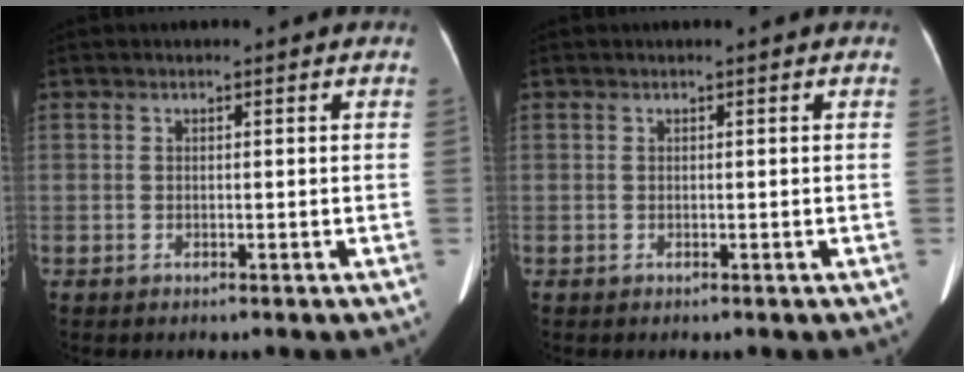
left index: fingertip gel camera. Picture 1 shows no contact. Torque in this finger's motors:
{"motor_torque": [0.08, 0.02, -0.02, 0.01]}